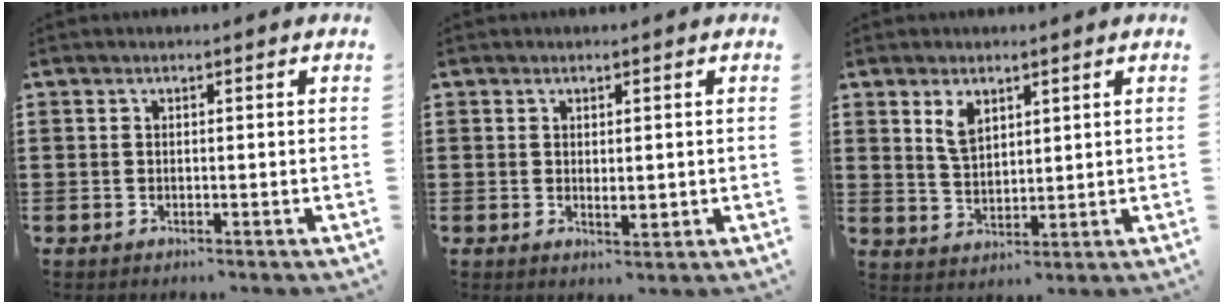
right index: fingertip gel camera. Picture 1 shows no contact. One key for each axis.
{"total": 1.4, "fx": 0.2, "fy": 0.5, "fz": 1.3, "tx": -0.025, "ty": 0.000, "tz": 0.005}
{"total": 3.9, "fx": 2.3, "fy": 2.2, "fz": 2.3, "tx": -0.055, "ty": 0.005, "tz": 0.042}